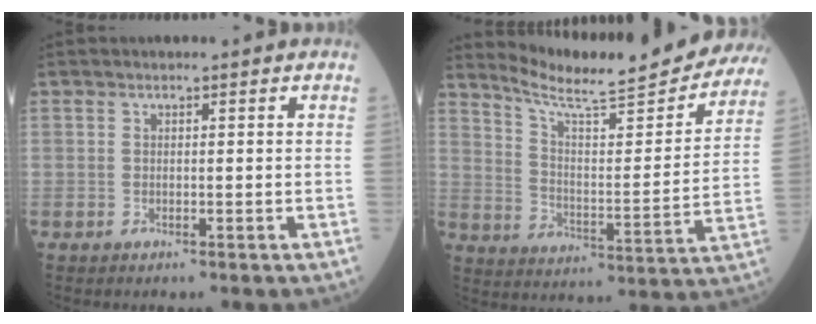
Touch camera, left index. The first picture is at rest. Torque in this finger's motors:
{"motor_torque": [0.86, -1.28, -0.01, 0.04]}